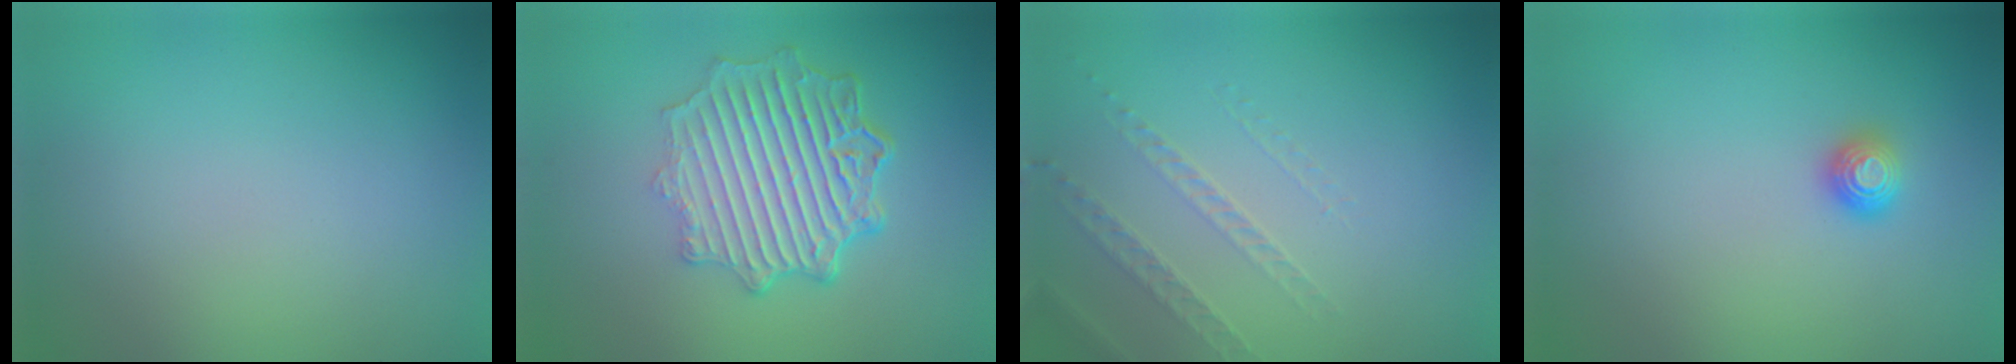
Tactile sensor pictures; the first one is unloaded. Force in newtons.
{"total": 7.0, "press": 5.3, "slide": 4.5}
{"total": 1.3, "press": 0.9, "slide": 0.9}
{"total": 1.1, "press": 1.1, "slide": 0.2}